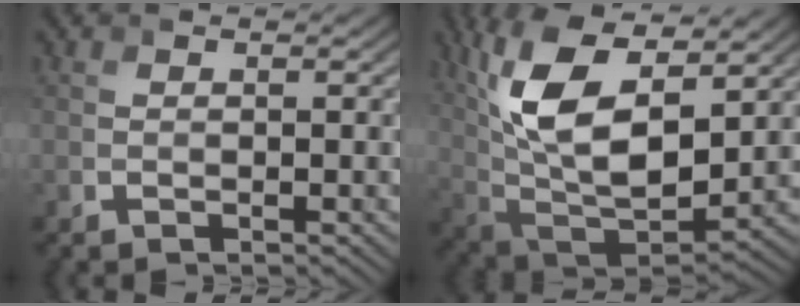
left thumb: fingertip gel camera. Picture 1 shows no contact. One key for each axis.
{"total": 15.5, "fx": 5.7, "fy": 7.2, "fz": 12.6, "tx": -0.272, "ty": 0.004, "tz": 0.111}